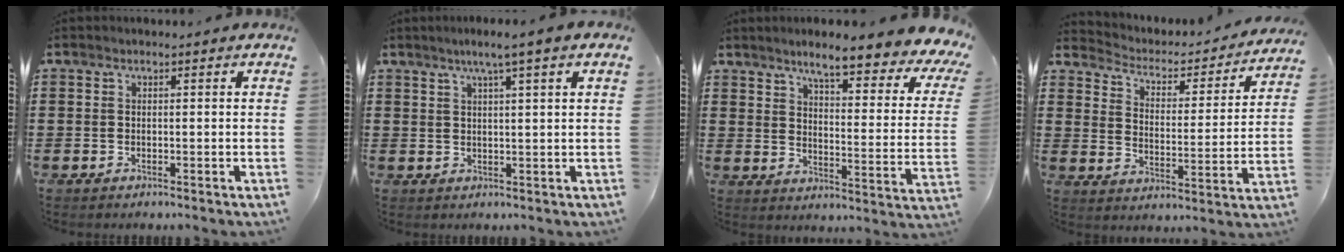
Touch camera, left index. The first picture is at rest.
{"total": 3.3, "force": [2.0, -0.5, 2.5], "torque": [-0.053, 0.000, 0.033]}
{"total": 7.4, "force": [5.9, 0.0, 4.5], "torque": [-0.096, -0.043, 0.090]}
{"total": 2.6, "force": [2.3, 1.1, 0.6], "torque": [-0.031, -0.020, 0.028]}